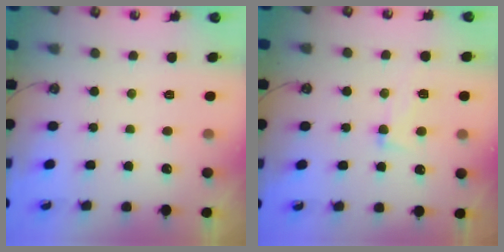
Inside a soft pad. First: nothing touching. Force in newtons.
{"total": 6.7, "press": 6.6, "slide": 1.5}